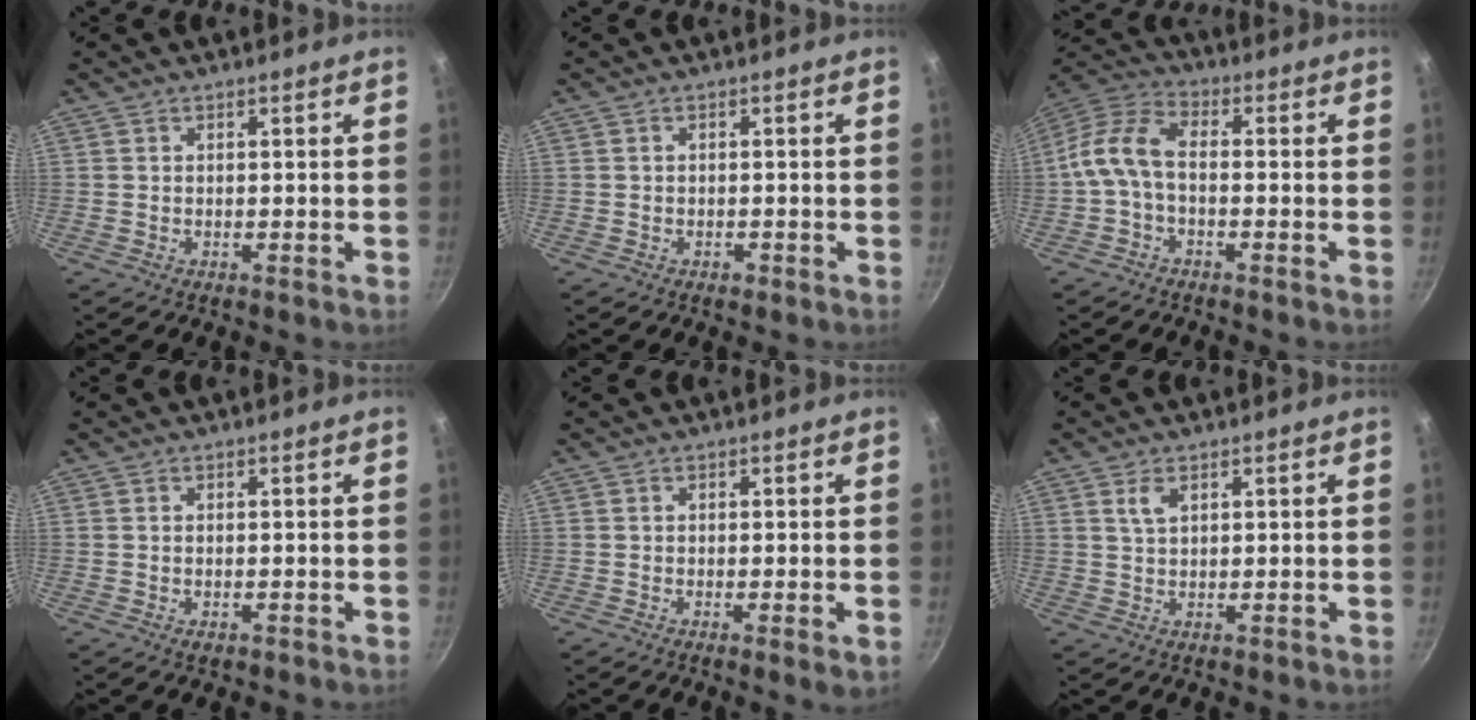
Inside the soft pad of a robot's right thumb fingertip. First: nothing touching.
{"total": 0.8, "force": [-0.5, 0.5, 0.3], "torque": [-0.002, 0.002, -0.009]}
{"total": 9.6, "force": [-1.1, 5.4, 7.9], "torque": [-0.165, 0.031, -0.034]}
{"total": 0.7, "force": [-0.2, 0.4, 0.5], "torque": [-0.011, 0.003, 0.000]}
{"total": 2.5, "force": [-0.7, 0.5, 2.3], "torque": [-0.037, -0.007, -0.010]}
{"total": 2.4, "force": [1.2, 1.3, 1.7], "torque": [-0.031, -0.003, 0.027]}